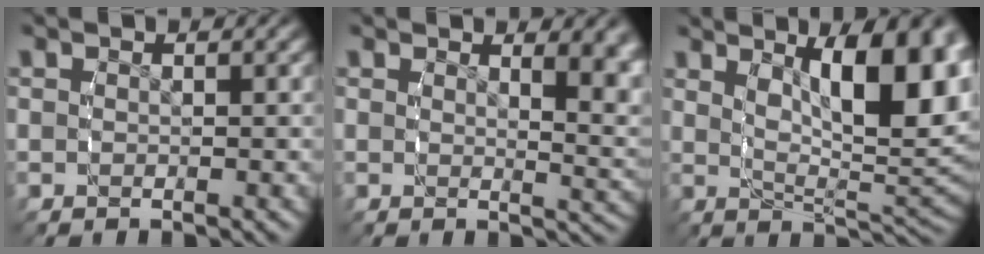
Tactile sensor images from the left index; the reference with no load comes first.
{"total": 3.5, "force": [1.8, 0.6, 2.9], "torque": [-0.024, -0.010, 0.029]}
{"total": 10.2, "force": [2.6, 3.6, 9.1], "torque": [-0.128, -0.016, 0.053]}